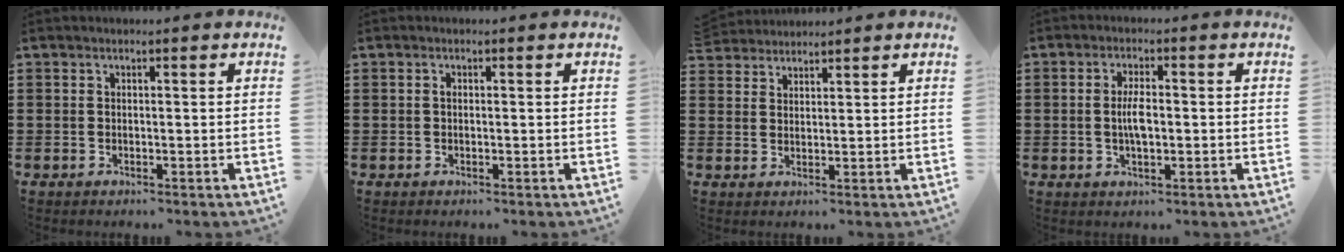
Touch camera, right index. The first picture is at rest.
{"total": 0.6, "force": [0.0, 0.3, 0.4], "torque": [-0.010, -0.001, 0.000]}
{"total": 2.6, "force": [2.5, 0.4, -0.4], "torque": [0.001, -0.002, 0.050]}
{"total": 4.1, "force": [-0.2, 1.5, 3.8], "torque": [-0.072, 0.003, -0.004]}